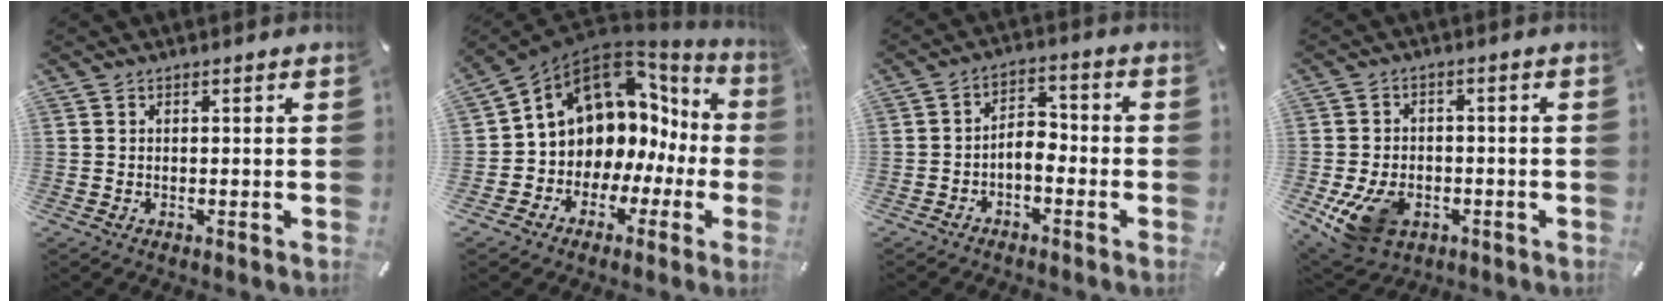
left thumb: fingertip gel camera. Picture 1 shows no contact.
{"total": 10.4, "force": [4.8, 8.3, 4.1], "torque": [-0.083, -0.053, 0.090]}
{"total": 4.9, "force": [-2.7, 2.9, 2.9], "torque": [-0.056, 0.017, -0.053]}
{"total": 11.3, "force": [-4.5, 8.1, 6.4], "torque": [-0.138, 0.016, -0.079]}